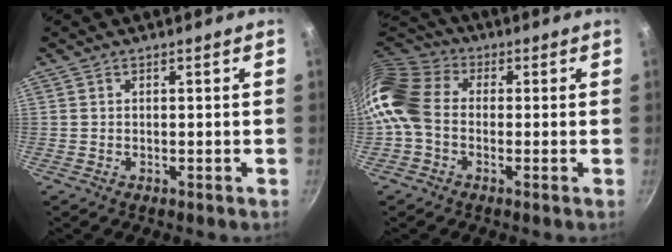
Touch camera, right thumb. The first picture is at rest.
{"total": 10.7, "force": [-1.0, 8.1, 6.9], "torque": [-0.117, 0.024, -0.041]}